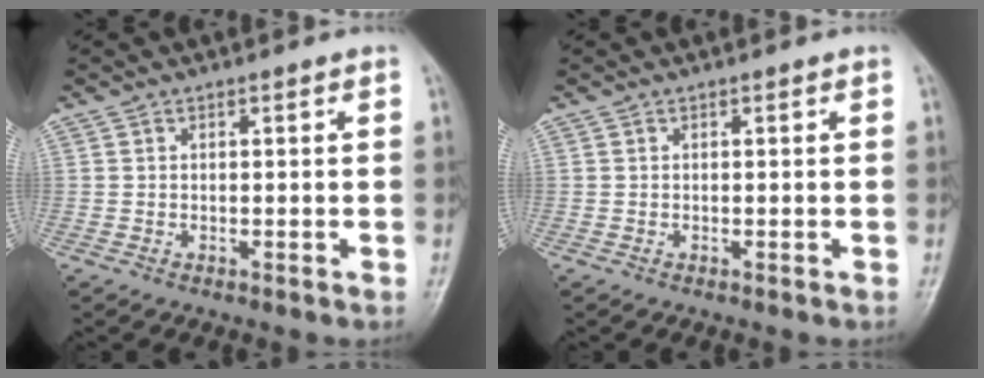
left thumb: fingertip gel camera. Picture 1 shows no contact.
{"total": 0.0}